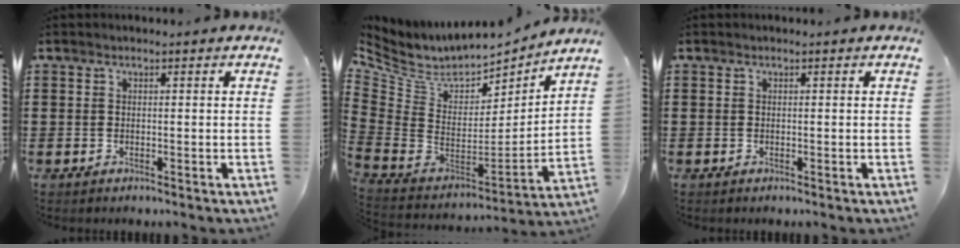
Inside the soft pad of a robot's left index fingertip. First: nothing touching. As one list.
[{"total": 7.0, "force": [6.2, 2.8, 2.0], "torque": [-0.082, -0.056, 0.107]}, {"total": 0.0}]